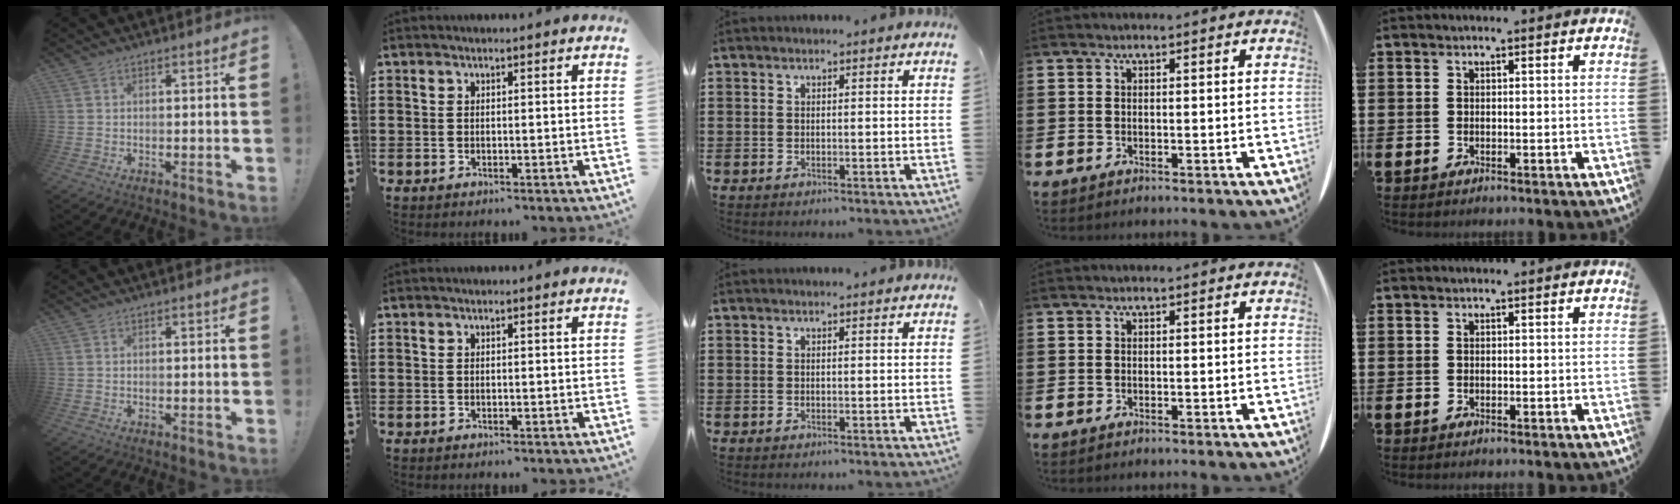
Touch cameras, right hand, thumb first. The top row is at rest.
{}